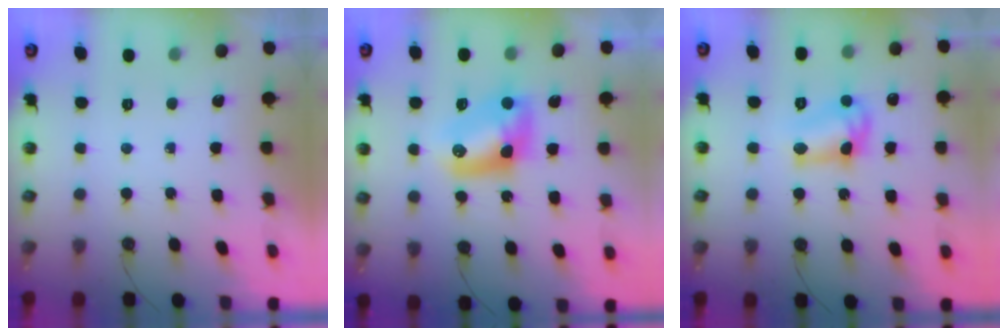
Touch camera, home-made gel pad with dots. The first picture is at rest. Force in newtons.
{"total": 9.9, "press": 9.9, "slide": 0.6}
{"total": 11.7, "press": 11.6, "slide": 0.7}